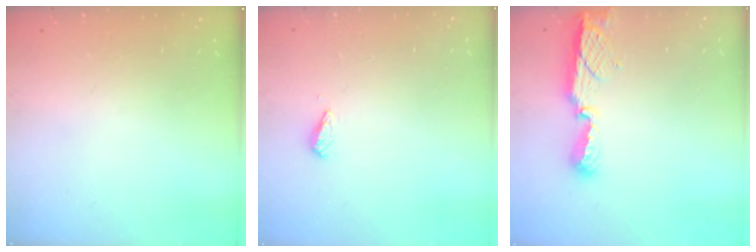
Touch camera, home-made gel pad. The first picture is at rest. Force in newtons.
{"total": 2.7, "press": 2.6, "slide": 0.4}
{"total": 7.9, "press": 7.9, "slide": 0.3}